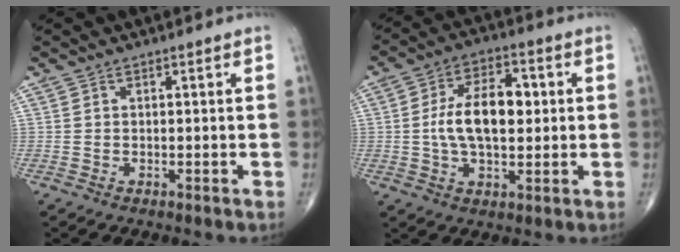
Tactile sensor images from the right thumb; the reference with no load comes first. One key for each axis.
{"total": 12.3, "fx": 0.7, "fy": 6.7, "fz": 10.4, "tx": -0.169, "ty": 0.013, "tz": 0.009}